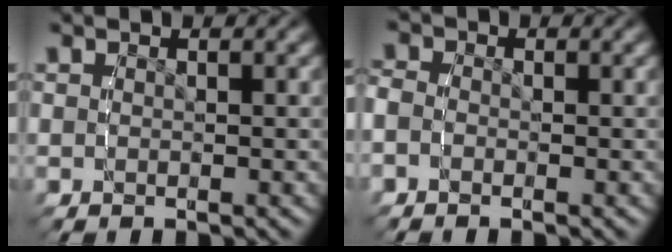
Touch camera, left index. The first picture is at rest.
{"total": 2.7, "force": [-0.5, 2.4, 1.1], "torque": [-0.032, 0.003, -0.022]}